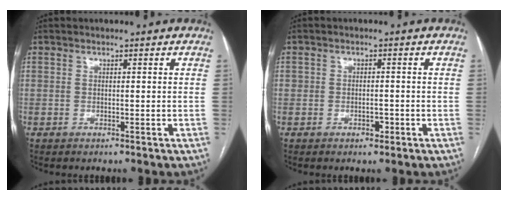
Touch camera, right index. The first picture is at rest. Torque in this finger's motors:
{"motor_torque": [-0.08, 0.16, 0.00, -0.01]}